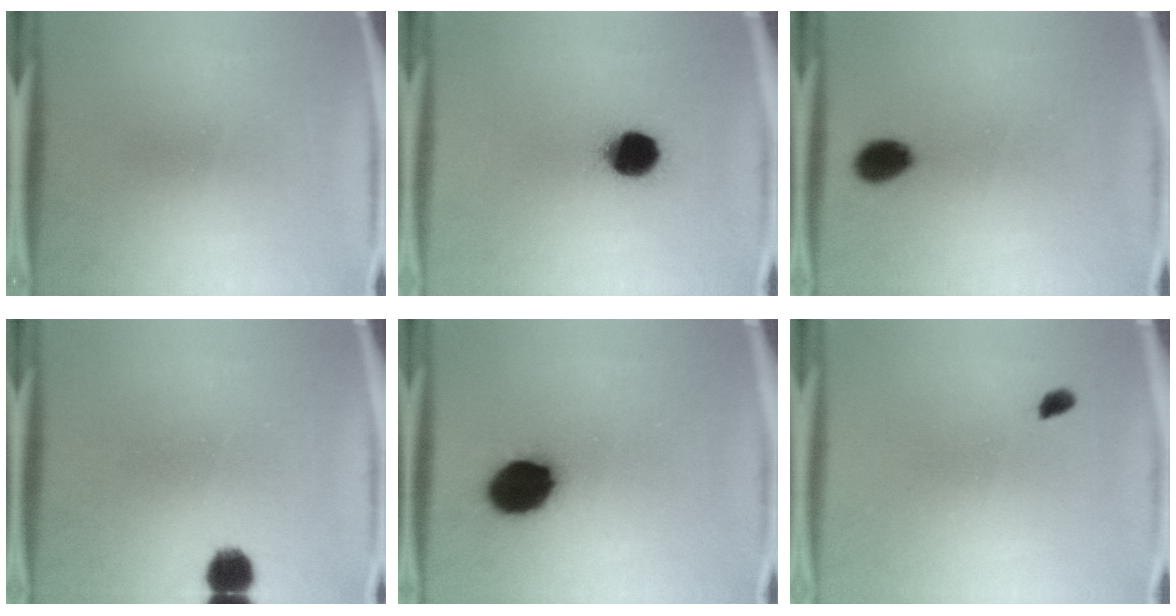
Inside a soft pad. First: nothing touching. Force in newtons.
{"total": 10.5}
{"total": 5.5}
{"total": 5.0}
{"total": 12.6}
{"total": 1.5}